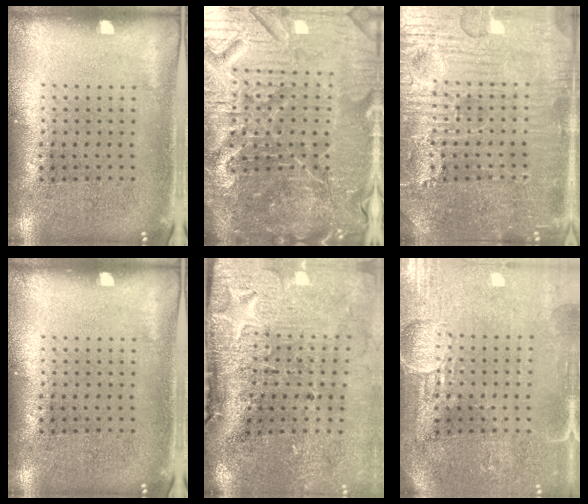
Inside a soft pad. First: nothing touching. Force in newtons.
{"total": 7.2, "press": 6.4, "slide": 3.3}
{"total": 4.7, "press": 4.6, "slide": 0.4}
{"total": 0.0}
{"total": 4.9, "press": 3.9, "slide": 3.0}
{"total": 3.9, "press": 3.4, "slide": 1.9}